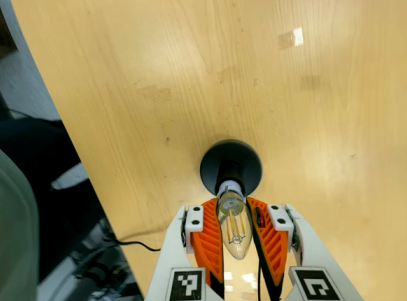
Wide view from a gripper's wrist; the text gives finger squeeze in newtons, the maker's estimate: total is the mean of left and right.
{"total": 20.3, "left": 20.1, "right": 20.5}